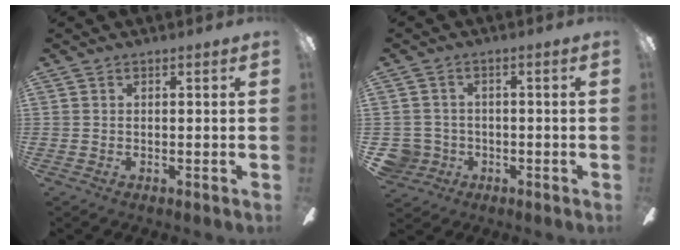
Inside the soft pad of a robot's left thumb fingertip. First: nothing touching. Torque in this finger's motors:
{"motor_torque": [-0.12, 0.08, 0.08, -0.21, -0.01]}